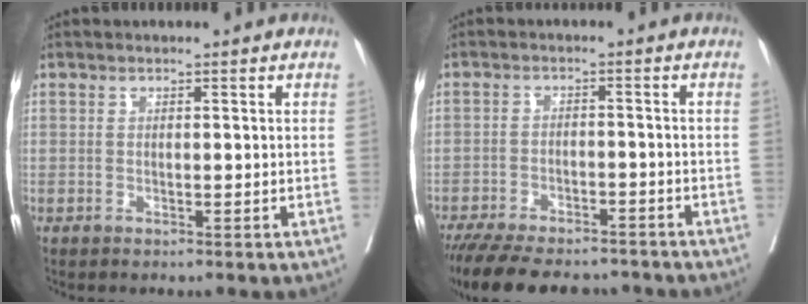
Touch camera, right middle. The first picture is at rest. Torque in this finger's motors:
{"motor_torque": [1.18, -0.96, 0.27, 0.12]}